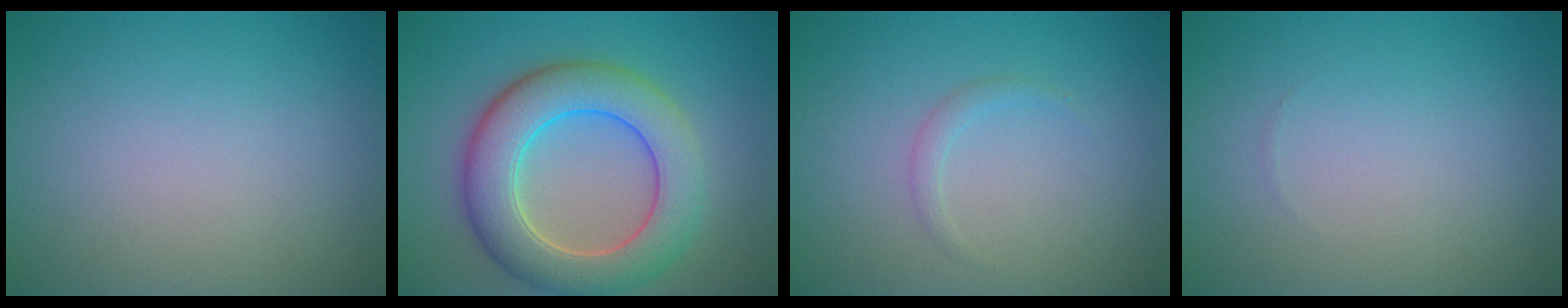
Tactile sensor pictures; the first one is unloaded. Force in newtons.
{"total": 8.1, "press": 8.1, "slide": 0.2}
{"total": 0.9, "press": 0.9, "slide": 0.1}
{"total": 0.0}